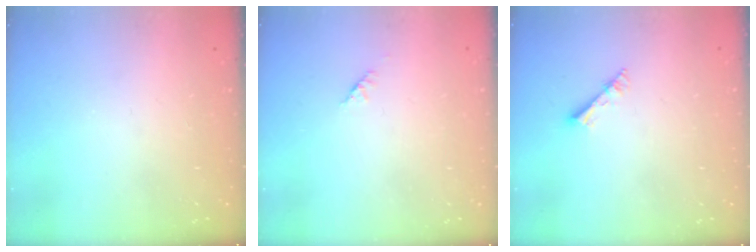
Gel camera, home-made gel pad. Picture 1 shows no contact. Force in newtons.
{"total": 1.4, "press": 1.3, "slide": 0.5}
{"total": 3.0, "press": 3.0, "slide": 0.3}